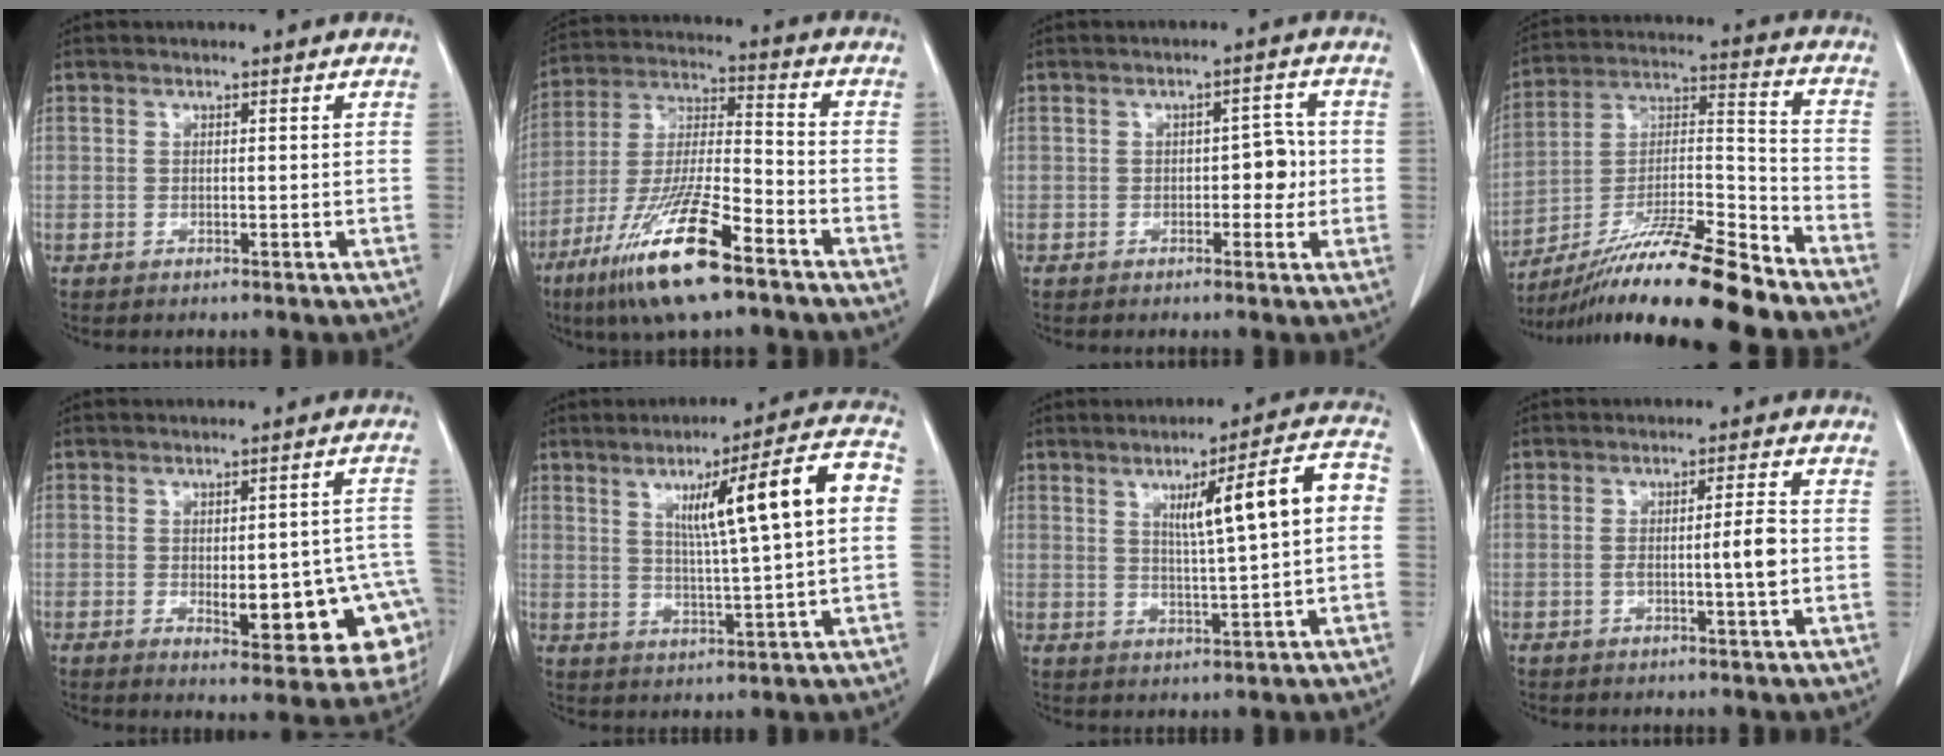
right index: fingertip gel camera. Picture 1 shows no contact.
{"total": 16.6, "force": [-10.0, 2.0, 13.1], "torque": [-0.278, -0.037, -0.188]}
{"total": 3.8, "force": [-0.5, 2.1, 3.1], "torque": [-0.031, 0.014, -0.007]}
{"total": 18.4, "force": [-14.8, -0.1, 11.1], "torque": [-0.207, -0.006, -0.263]}
{"total": 15.1, "force": [-4.4, 5.5, 13.4], "torque": [-0.092, 0.024, -0.037]}
{"total": 13.7, "force": [2.7, 0.2, 13.4], "torque": [-0.197, 0.021, 0.041]}
{"total": 10.8, "force": [1.7, 0.5, 10.6], "torque": [-0.152, 0.020, 0.025]}
{"total": 4.1, "force": [-0.7, -0.2, 4.1], "torque": [-0.066, 0.000, -0.011]}